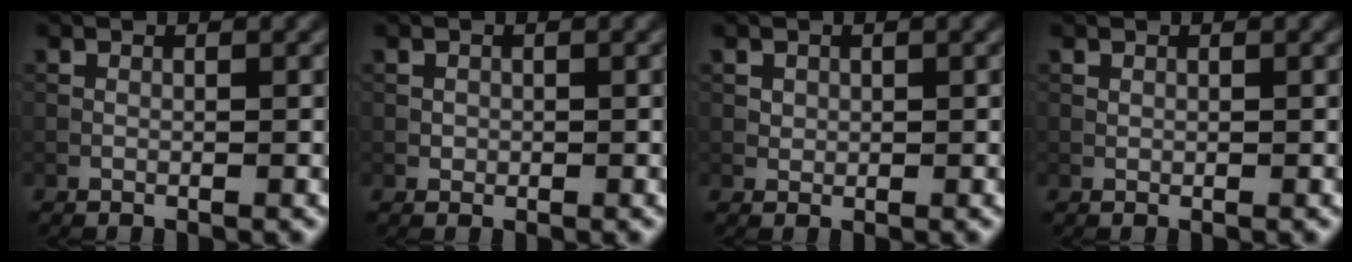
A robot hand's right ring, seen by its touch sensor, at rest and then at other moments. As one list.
[{"total": 0.6, "force": [0.0, 0.6, 0.1], "torque": [0.004, -0.003, -0.001]}, {"total": 0.8, "force": [0.3, 0.7, 0.2], "torque": [0.000, -0.003, 0.008]}, {"total": 0.0}]